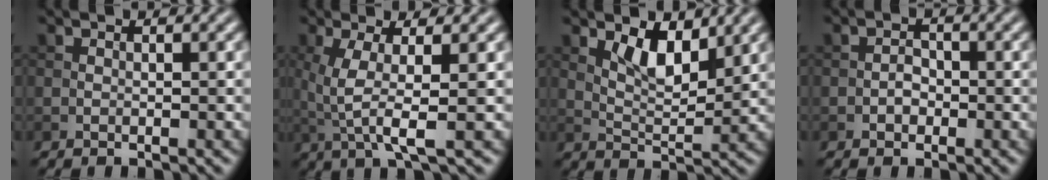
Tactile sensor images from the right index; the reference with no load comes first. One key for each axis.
{"total": 4.2, "fx": 0.0, "fy": 0.9, "fz": 4.1, "tx": -0.092, "ty": -0.004, "tz": 0.002}
{"total": 3.8, "fx": 2.1, "fy": 1.6, "fz": 2.8, "tx": -0.053, "ty": -0.006, "tz": 0.040}
{"total": 1.4, "fx": -0.5, "fy": 1.0, "fz": 0.8, "tx": -0.010, "ty": 0.003, "tz": -0.011}